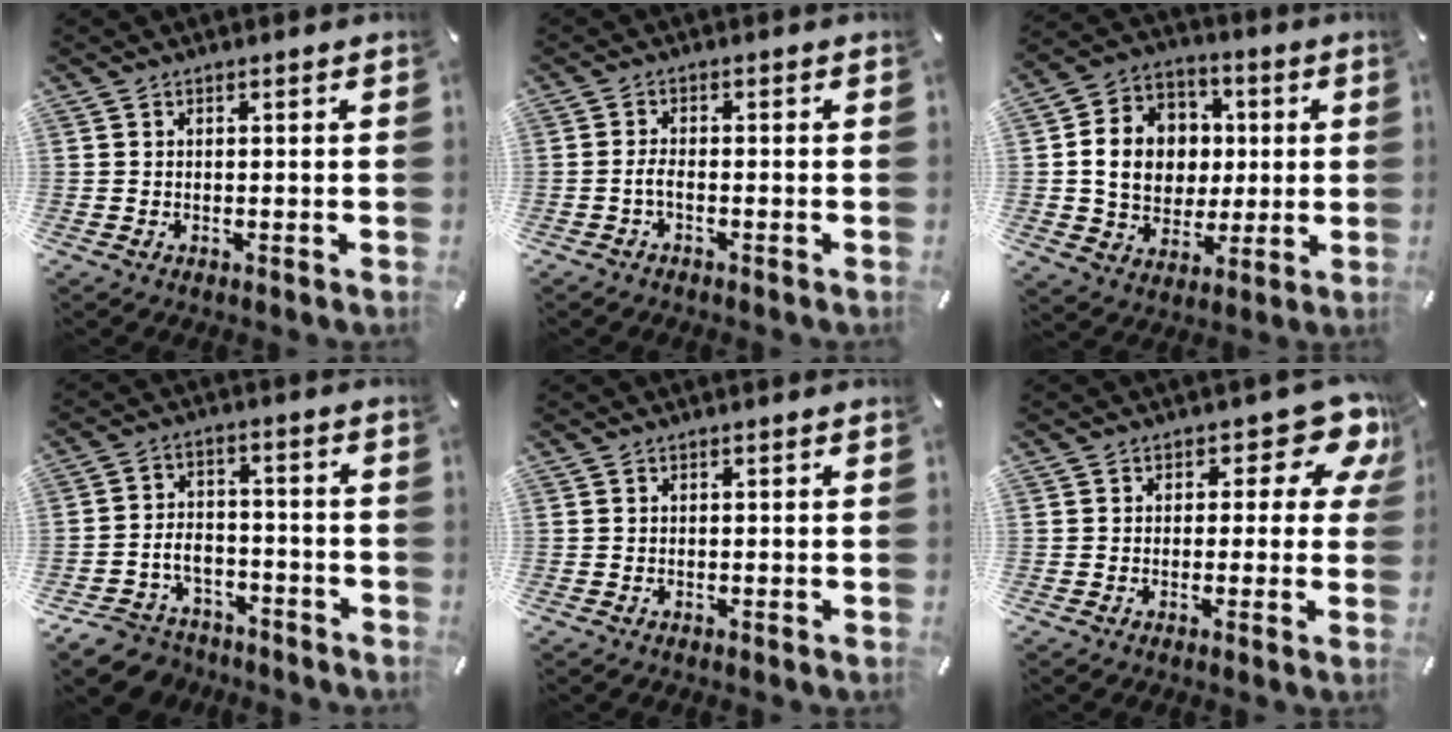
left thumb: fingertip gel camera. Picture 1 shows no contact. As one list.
[{"total": 2.5, "force": [-1.4, 0.9, 1.9], "torque": [-0.047, 0.001, -0.029]}, {"total": 13.4, "force": [0.6, 11.9, 6.0], "torque": [-0.109, 0.014, 0.019]}, {"total": 7.6, "force": [-4.2, 5.9, 2.1], "torque": [-0.049, 0.026, -0.077]}, {"total": 0.0}, {"total": 9.8, "force": [4.6, 4.9, 7.1], "torque": [-0.087, -0.031, 0.077]}]